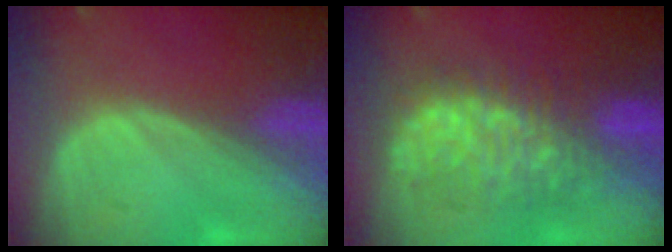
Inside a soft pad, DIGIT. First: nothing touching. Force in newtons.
{"total": 10.1, "press": 10.0, "slide": 1.1}